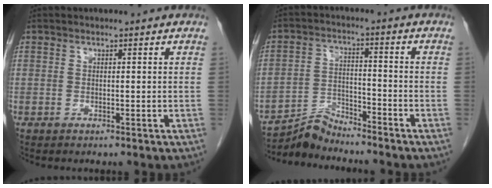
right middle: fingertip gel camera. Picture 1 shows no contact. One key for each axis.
{"total": 5.4, "fx": -5.4, "fy": 0.1, "fz": -0.5, "tx": 0.009, "ty": 0.000, "tz": -0.098}